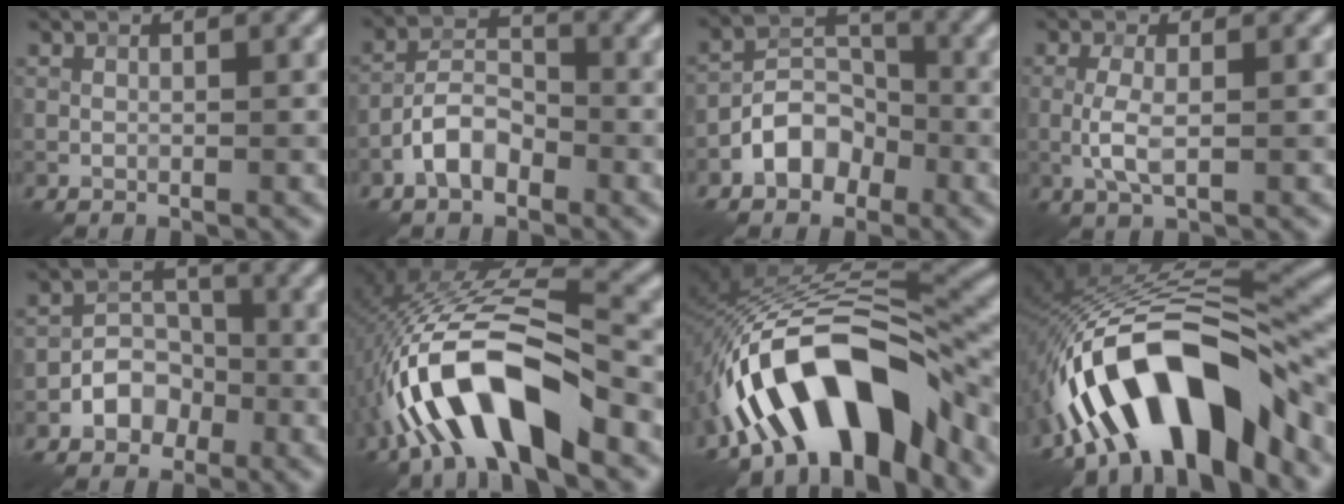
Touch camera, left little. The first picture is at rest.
{"total": 4.0, "force": [-2.2, 2.1, 2.6], "torque": [-0.042, 0.011, -0.045]}
{"total": 4.4, "force": [-2.4, 3.0, 2.1], "torque": [-0.028, 0.007, -0.049]}
{"total": 2.6, "force": [-0.4, 0.8, 2.5], "torque": [-0.055, 0.001, -0.010]}
{"total": 3.6, "force": [-1.7, 2.8, 1.6], "torque": [-0.015, 0.007, -0.028]}
{"total": 12.0, "force": [-5.3, 4.2, 9.9], "torque": [-0.195, 0.015, -0.098]}
{"total": 13.6, "force": [-7.3, 5.4, 10.2], "torque": [-0.154, 0.012, -0.127]}
{"total": 15.0, "force": [-7.6, 5.6, 11.6], "torque": [-0.181, 0.009, -0.129]}